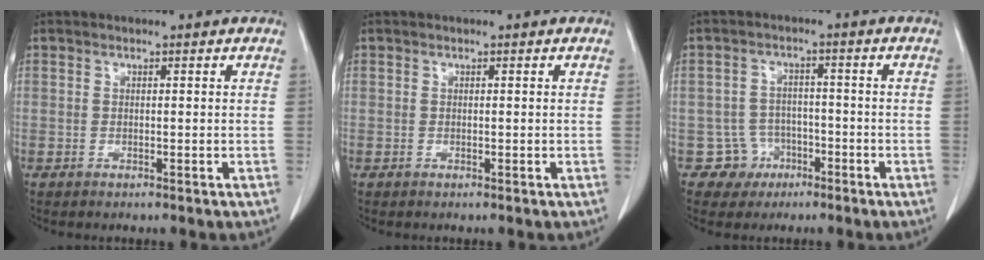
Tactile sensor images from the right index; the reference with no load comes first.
{"total": 0.0}
{"total": 4.7, "force": [-2.3, 4.0, -0.5], "torque": [0.017, 0.016, -0.034]}